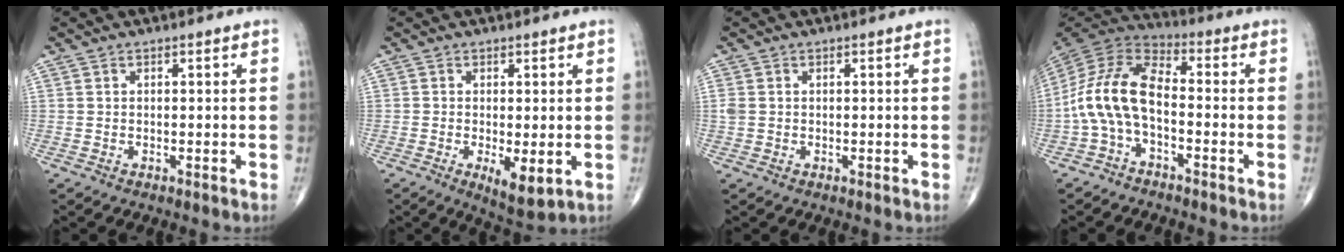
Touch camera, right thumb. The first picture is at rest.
{"total": 5.8, "force": [-1.3, 2.1, 5.3], "torque": [-0.085, -0.019, -0.016]}
{"total": 1.3, "force": [0.1, 1.1, 0.8], "torque": [-0.024, 0.004, 0.004]}
{"total": 12.3, "force": [-2.7, 6.6, 10.1], "torque": [-0.202, 0.046, -0.064]}